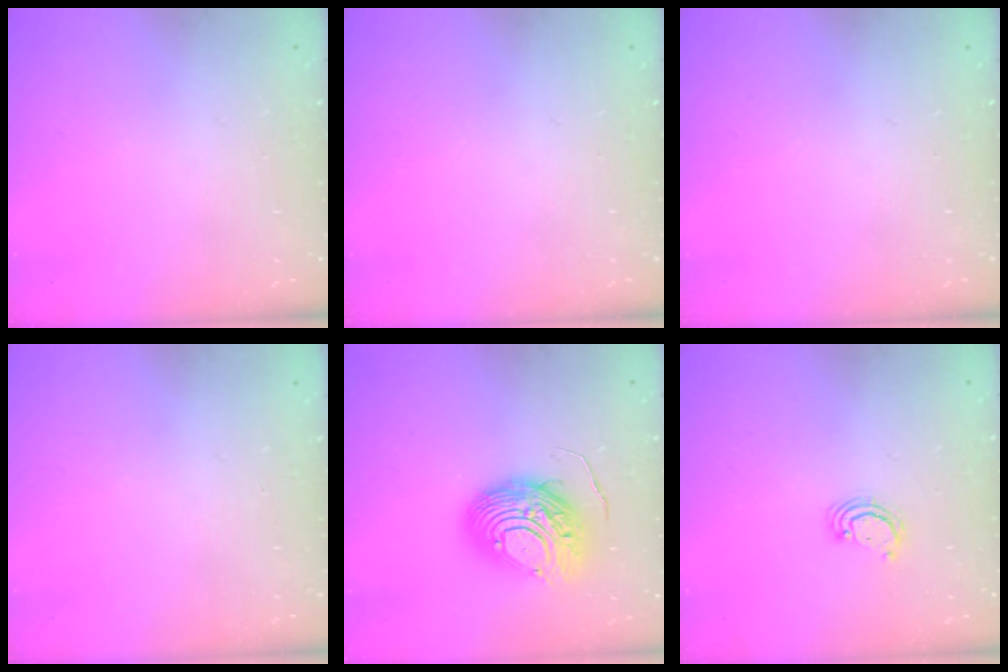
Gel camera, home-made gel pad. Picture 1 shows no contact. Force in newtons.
{"total": 0.0}
{"total": 0.0}
{"total": 0.0}
{"total": 11.8, "press": 11.8, "slide": 1.3}
{"total": 2.9, "press": 2.8, "slide": 0.3}